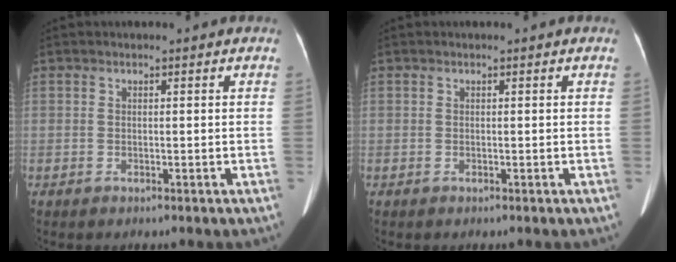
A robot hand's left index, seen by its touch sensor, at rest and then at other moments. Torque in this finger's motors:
{"motor_torque": [-0.01, 0.02, 0.00, 0.00]}